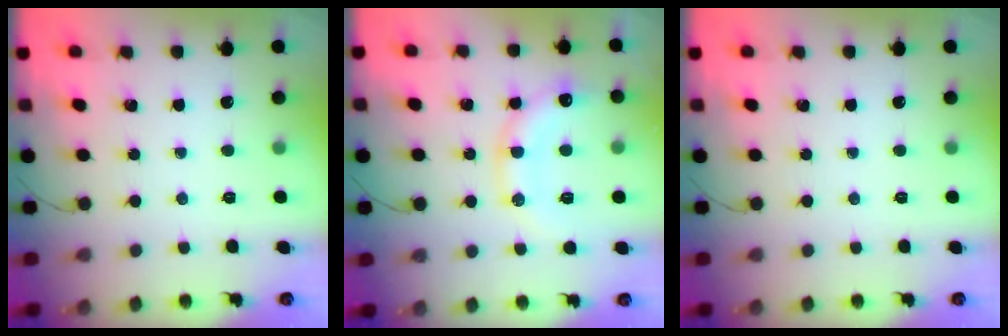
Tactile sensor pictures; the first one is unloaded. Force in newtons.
{"total": 14.4, "press": 14.3, "slide": 1.9}
{"total": 0.0}